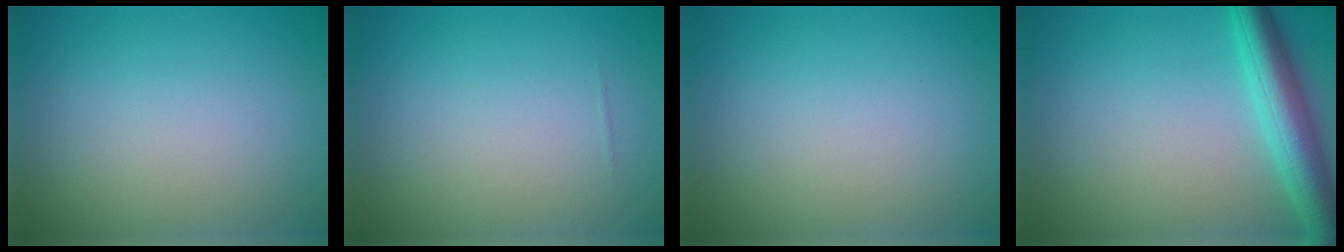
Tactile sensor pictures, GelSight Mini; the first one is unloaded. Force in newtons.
{"total": 0.0}
{"total": 0.0}
{"total": 5.2, "press": 5.2, "slide": 0.2}